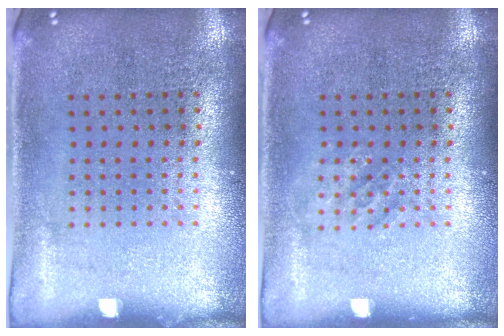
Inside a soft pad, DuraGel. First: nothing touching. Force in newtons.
{"total": 1.0, "press": 1.0, "slide": 0.2}